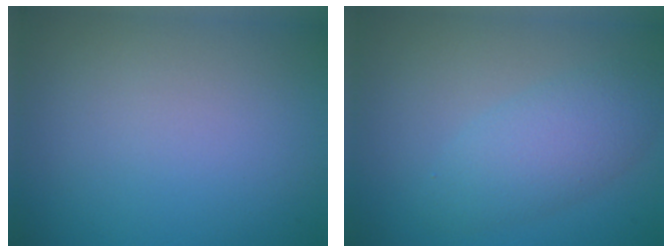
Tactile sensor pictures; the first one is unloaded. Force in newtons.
{"total": 3.8, "press": 3.8, "slide": 0.2}